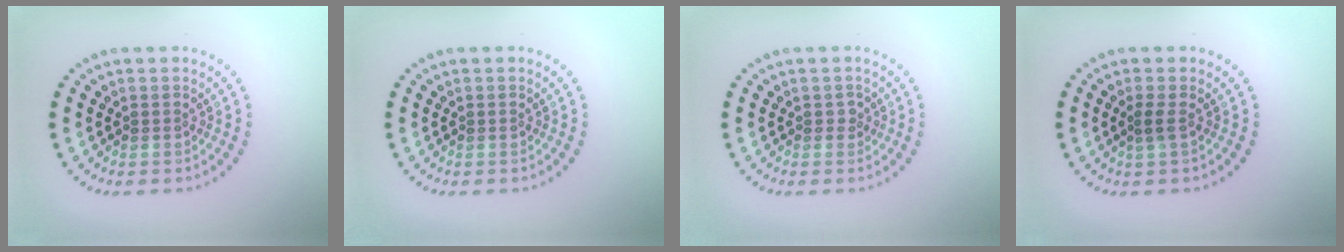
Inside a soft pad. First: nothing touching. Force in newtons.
{"total": 0.0}
{"total": 0.7, "press": 0.6, "slide": 0.4}
{"total": 1.0, "press": 0.7, "slide": 0.6}